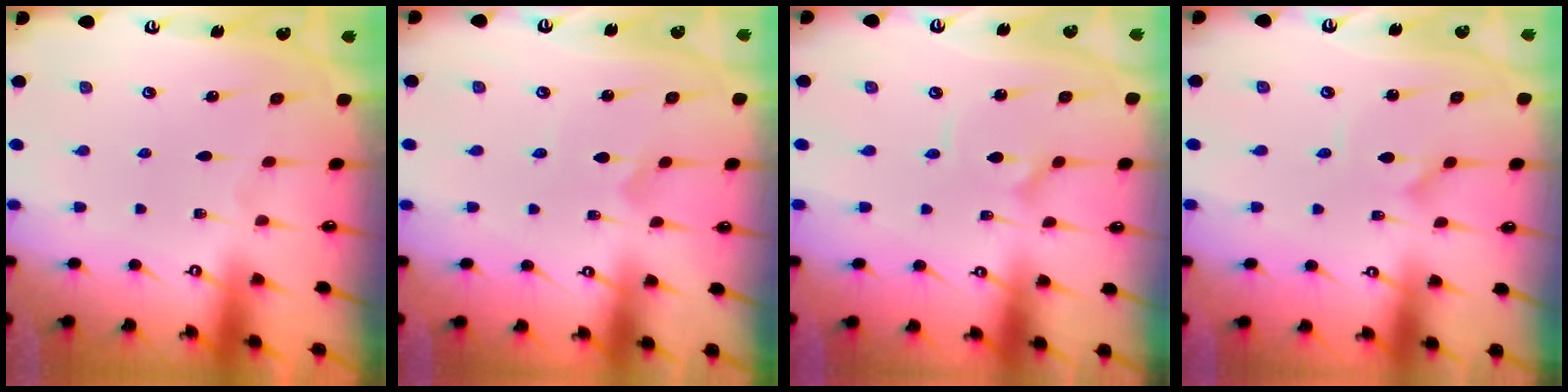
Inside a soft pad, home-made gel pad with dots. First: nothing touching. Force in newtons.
{"total": 2.1, "press": 2.1, "slide": 0.3}
{"total": 2.5, "press": 2.5, "slide": 0.3}
{"total": 1.5, "press": 1.5, "slide": 0.1}